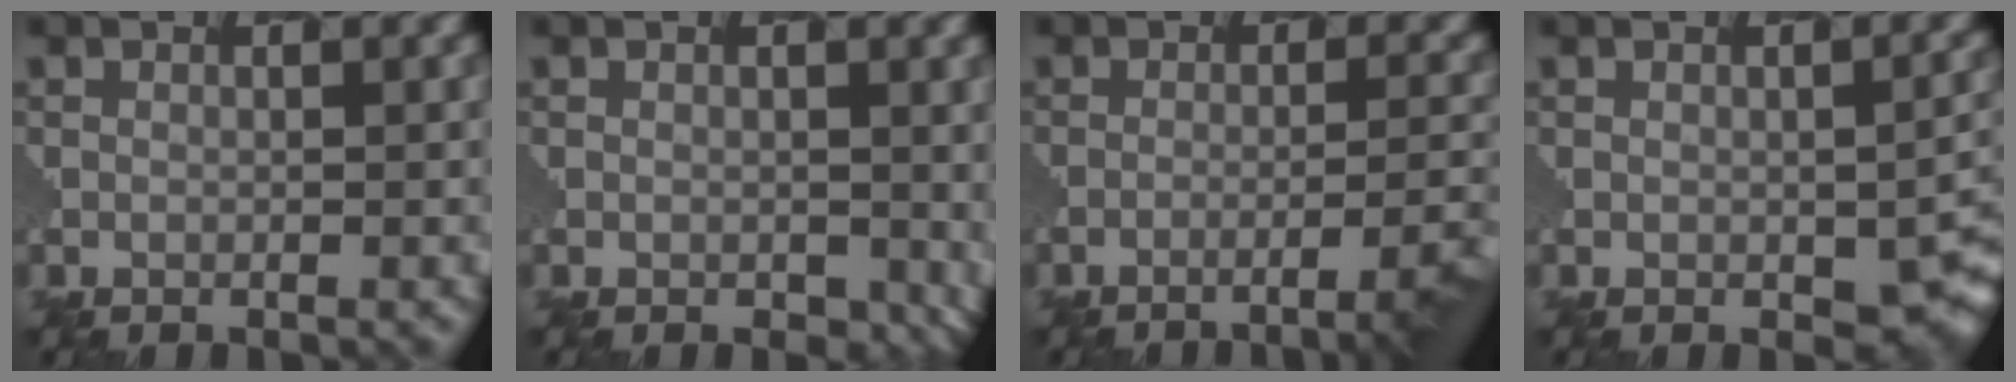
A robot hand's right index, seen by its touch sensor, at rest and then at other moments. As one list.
[{"total": 2.9, "force": [-0.5, 1.9, 2.1], "torque": [-0.029, -0.013, 0.007]}, {"total": 5.0, "force": [-3.1, 1.1, 3.8], "torque": [-0.045, 0.005, -0.036]}, {"total": 6.5, "force": [-1.9, 3.1, 5.5], "torque": [-0.072, -0.013, -0.011]}]